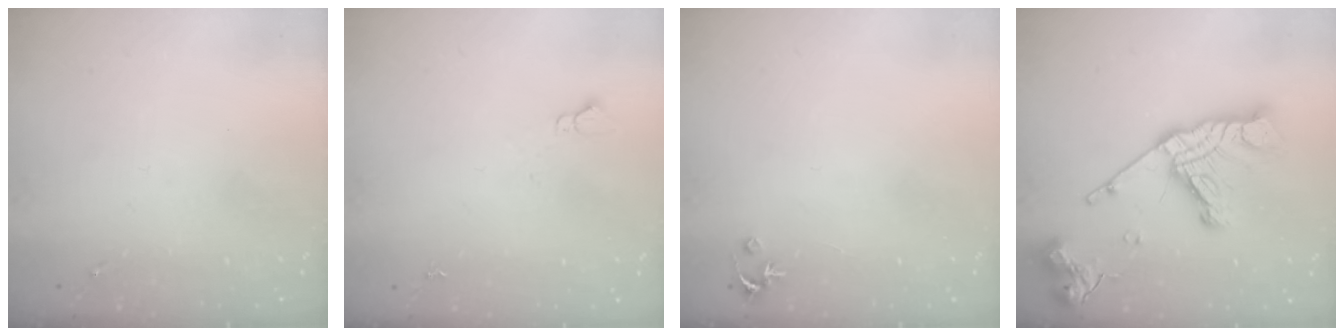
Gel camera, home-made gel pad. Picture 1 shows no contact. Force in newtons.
{"total": 3.1, "press": 3.1, "slide": 0.3}
{"total": 2.5, "press": 2.5, "slide": 0.2}
{"total": 20.7, "press": 20.6, "slide": 1.9}